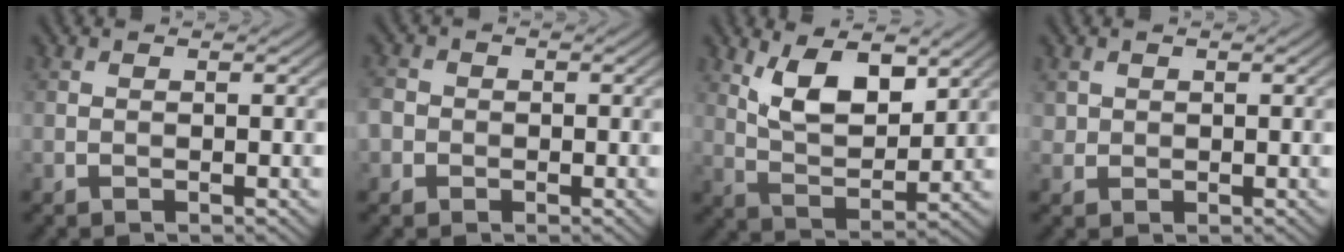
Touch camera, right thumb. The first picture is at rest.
{"total": 2.9, "force": [-0.7, 2.7, 1.0], "torque": [-0.025, -0.002, -0.020]}
{"total": 8.6, "force": [4.4, 3.9, 6.3], "torque": [-0.123, -0.006, 0.086]}
{"total": 1.4, "force": [0.7, 1.2, 0.2], "torque": [-0.009, -0.004, 0.017]}